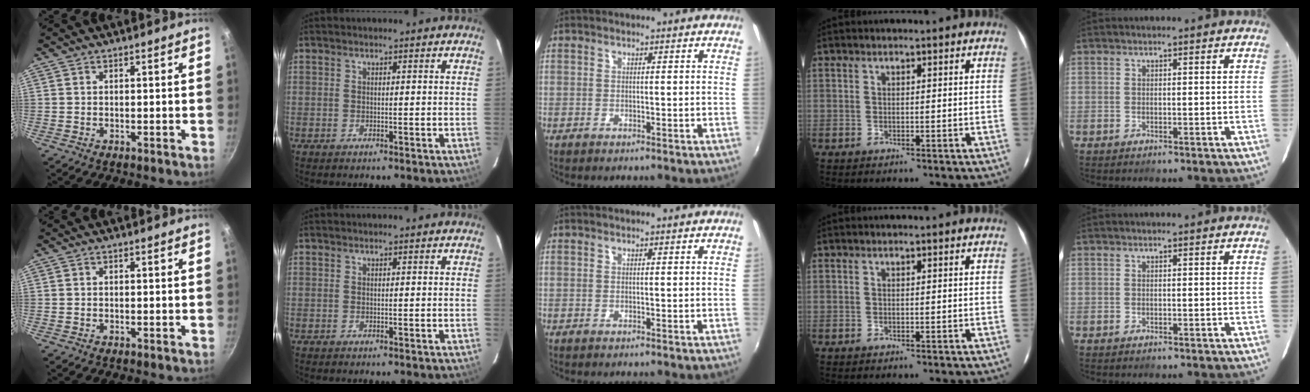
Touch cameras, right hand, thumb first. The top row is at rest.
{}